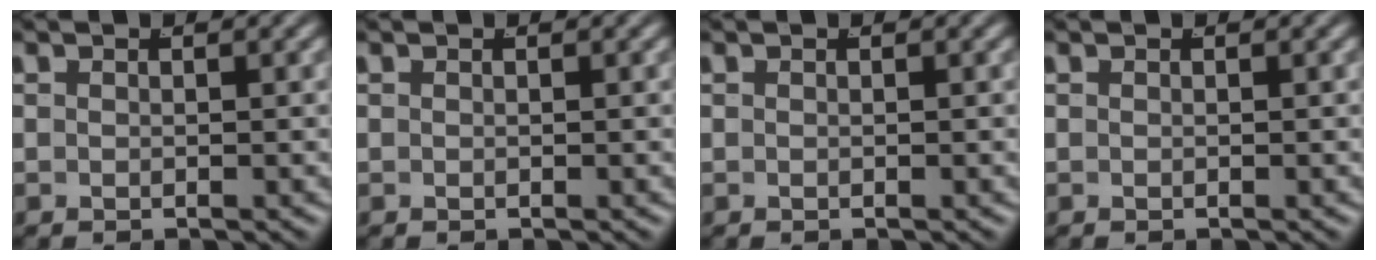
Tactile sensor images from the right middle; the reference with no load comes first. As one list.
[{"total": 0.0}, {"total": 0.0}, {"total": 0.0}]